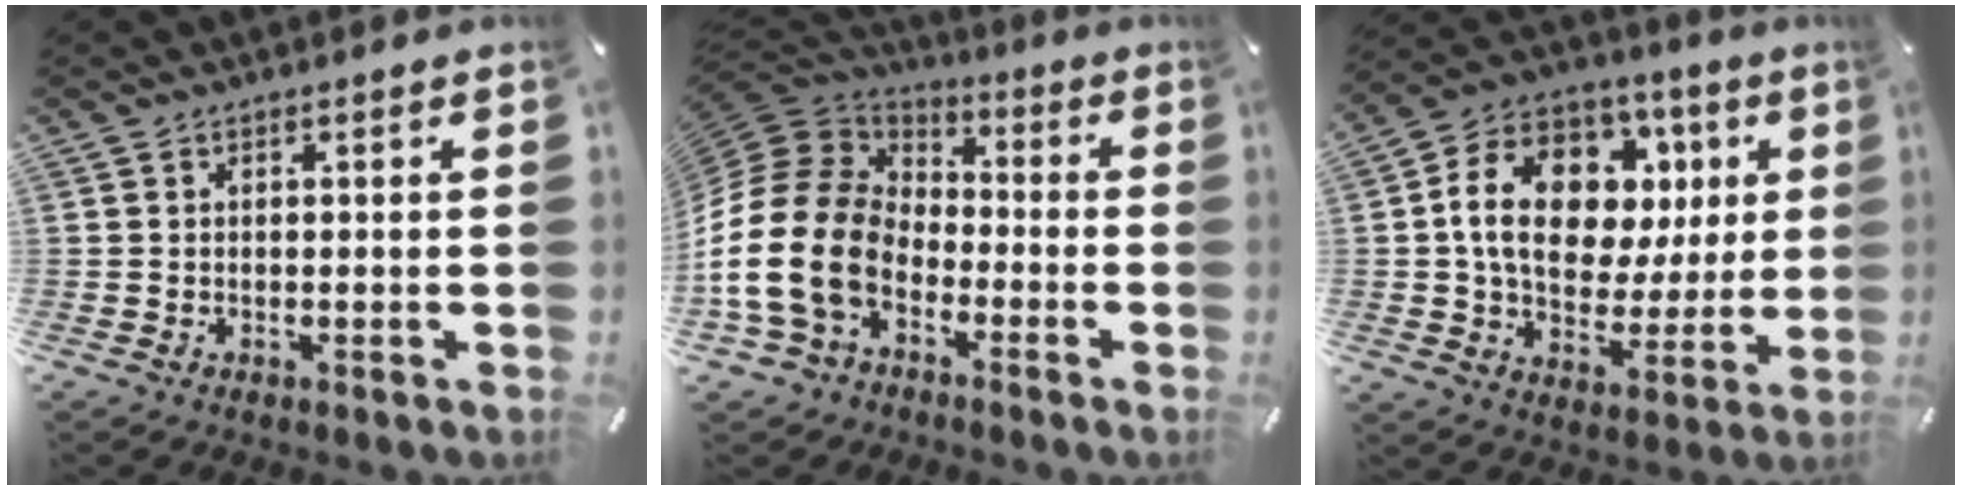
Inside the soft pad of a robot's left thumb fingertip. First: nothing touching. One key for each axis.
{"total": 18.5, "fx": -6.9, "fy": 13.3, "fz": 10.9, "tx": -0.248, "ty": 0.023, "tz": -0.125}
{"total": 17.2, "fx": 3.2, "fy": 13.3, "fz": 10.5, "tx": -0.182, "ty": 0.005, "tz": 0.063}